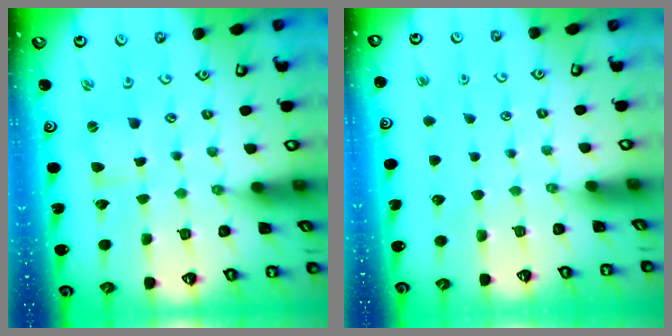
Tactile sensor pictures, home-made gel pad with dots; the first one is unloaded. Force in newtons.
{"total": 0.0}